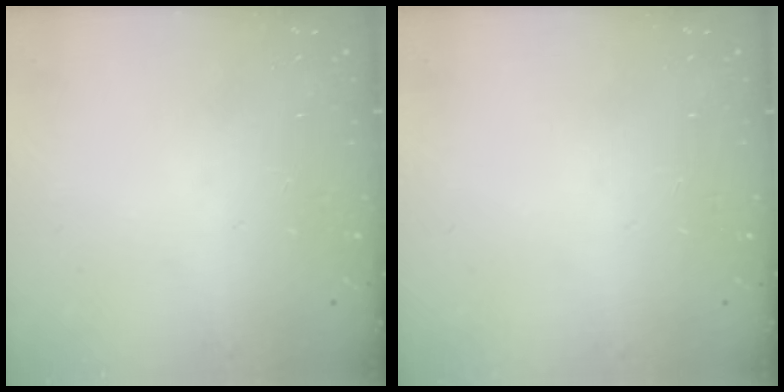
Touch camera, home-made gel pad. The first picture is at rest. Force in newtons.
{"total": 0.0}